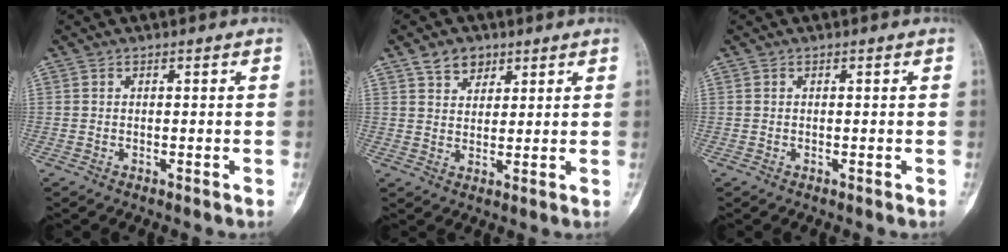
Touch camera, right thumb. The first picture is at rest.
{"total": 4.9, "force": [3.2, 3.3, 1.8], "torque": [-0.009, -0.018, 0.057]}
{"total": 0.0}